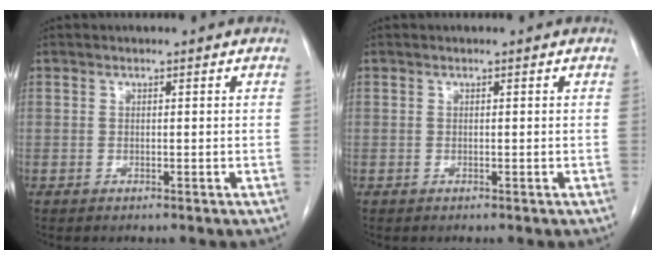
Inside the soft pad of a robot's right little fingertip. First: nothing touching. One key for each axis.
{"total": 0.0}